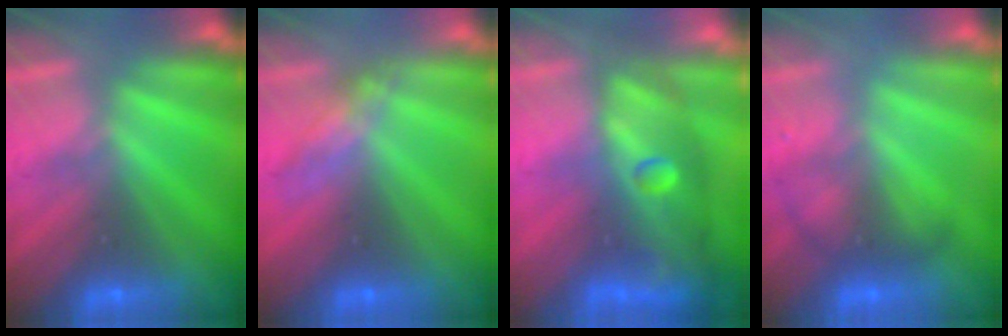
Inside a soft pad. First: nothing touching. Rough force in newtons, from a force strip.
{"total": 2.7}
{"total": 7.6}
{"total": 2.1}